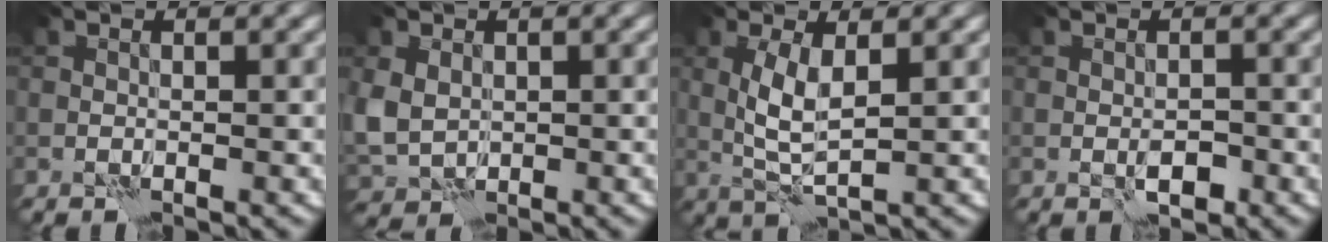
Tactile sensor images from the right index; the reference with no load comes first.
{"total": 4.2, "force": [0.2, 3.4, 2.3], "torque": [-0.064, -0.008, 0.003]}
{"total": 3.7, "force": [0.7, 1.1, 3.5], "torque": [-0.078, 0.000, 0.015]}
{"total": 1.8, "force": [-0.8, 0.9, 1.4], "torque": [-0.024, 0.000, -0.012]}